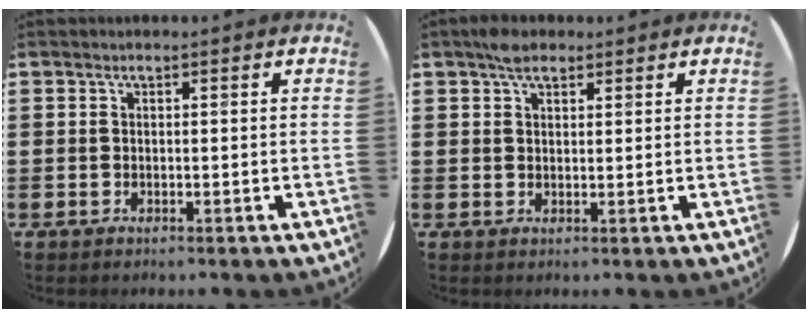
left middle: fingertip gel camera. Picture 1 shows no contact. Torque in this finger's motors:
{"motor_torque": [-0.08, 0.07, 0.20, 0.07]}